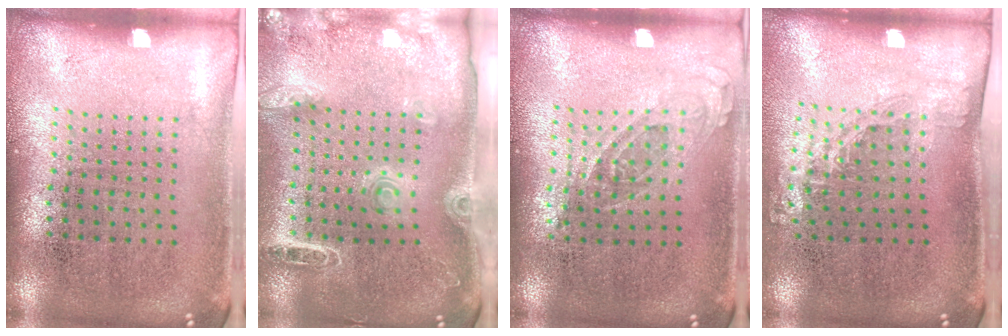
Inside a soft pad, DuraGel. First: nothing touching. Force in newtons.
{"total": 1.9, "press": 1.9, "slide": 0.3}
{"total": 0.7, "press": 0.7, "slide": 0.3}
{"total": 1.3, "press": 0.9, "slide": 0.9}